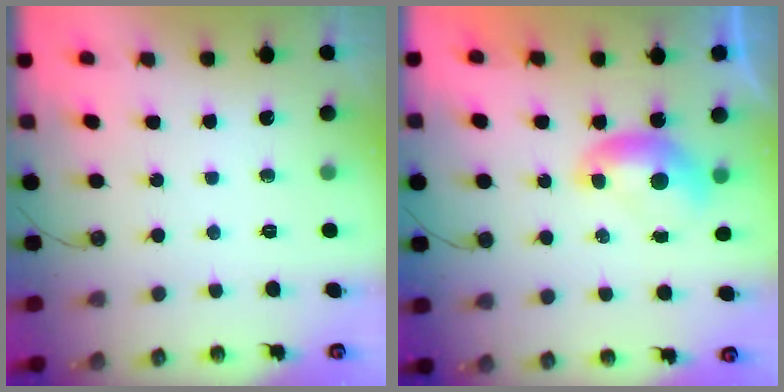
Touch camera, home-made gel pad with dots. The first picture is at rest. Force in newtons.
{"total": 0.0}